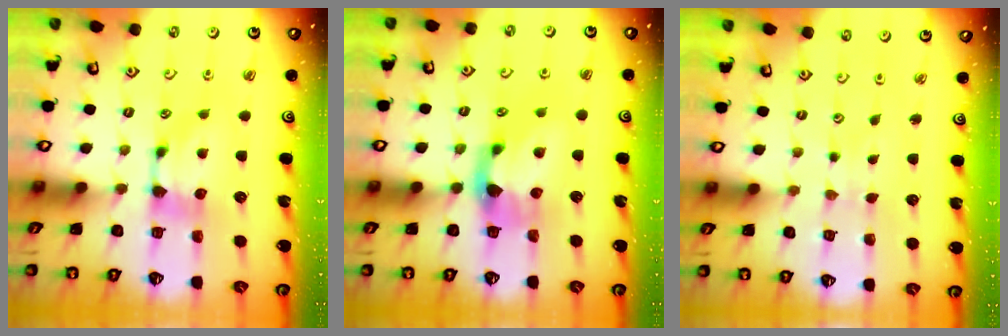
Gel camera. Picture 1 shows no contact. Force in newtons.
{"total": 2.9, "press": 2.6, "slide": 1.5}
{"total": 4.2, "press": 4.2, "slide": 0.1}